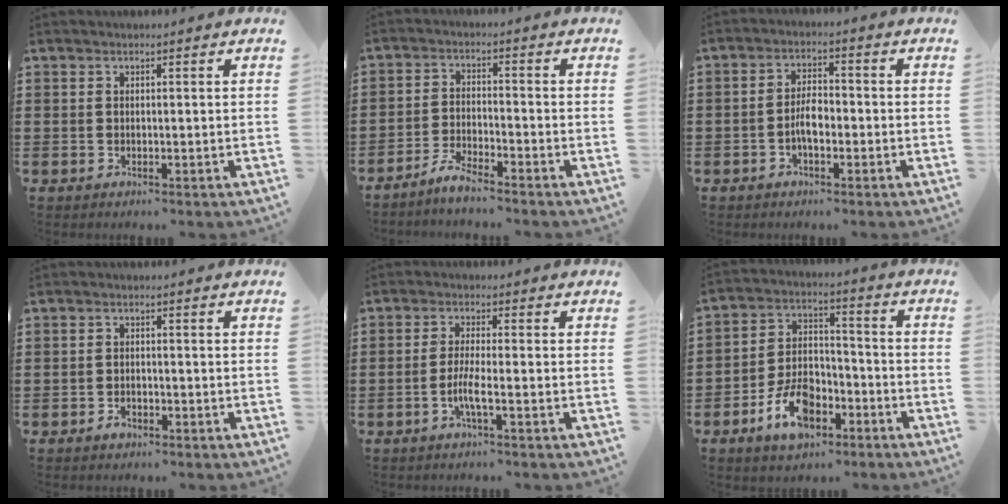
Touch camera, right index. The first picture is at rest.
{"total": 3.8, "force": [-3.5, 0.1, 1.2], "torque": [-0.029, 0.004, -0.071]}
{"total": 3.8, "force": [-1.1, 1.6, 3.2], "torque": [-0.065, 0.004, -0.023]}
{"total": 1.2, "force": [-0.9, 0.7, 0.4], "torque": [-0.011, -0.001, -0.019]}
{"total": 4.0, "force": [-1.6, 0.3, 3.6], "torque": [-0.076, -0.008, -0.035]}
{"total": 8.6, "force": [-4.6, 5.0, 5.2], "torque": [-0.117, 0.015, -0.089]}